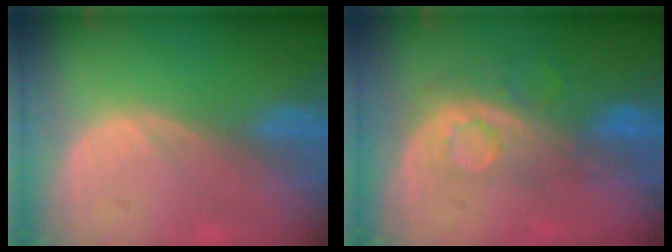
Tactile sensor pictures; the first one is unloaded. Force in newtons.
{"total": 8.4, "press": 7.1, "slide": 4.5}